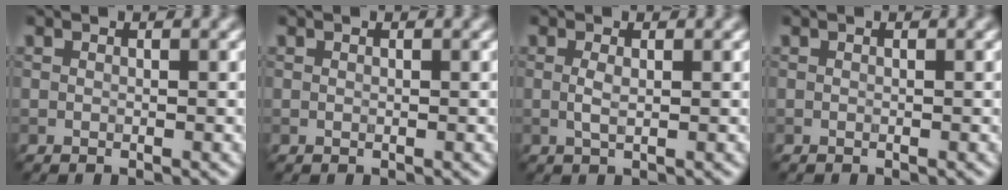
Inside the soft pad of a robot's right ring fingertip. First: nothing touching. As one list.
[{"total": 0.0}, {"total": 1.2, "force": [-0.1, 0.2, 1.1], "torque": [-0.025, -0.001, -0.003]}, {"total": 0.0}]